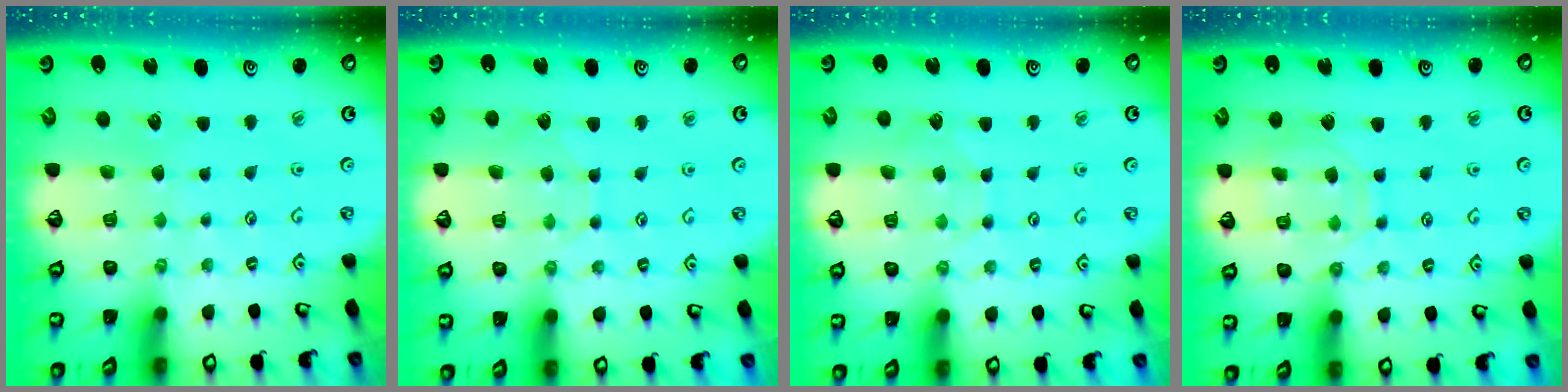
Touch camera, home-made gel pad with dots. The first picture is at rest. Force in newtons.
{"total": 5.0, "press": 5.0, "slide": 0.5}
{"total": 5.1, "press": 5.1, "slide": 0.5}
{"total": 9.9, "press": 9.9, "slide": 0.6}